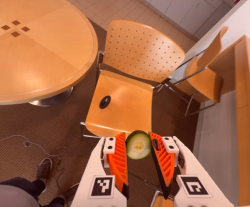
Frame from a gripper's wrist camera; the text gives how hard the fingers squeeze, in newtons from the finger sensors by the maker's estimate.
{"total": 6.5, "left": 6.3, "right": 6.6}